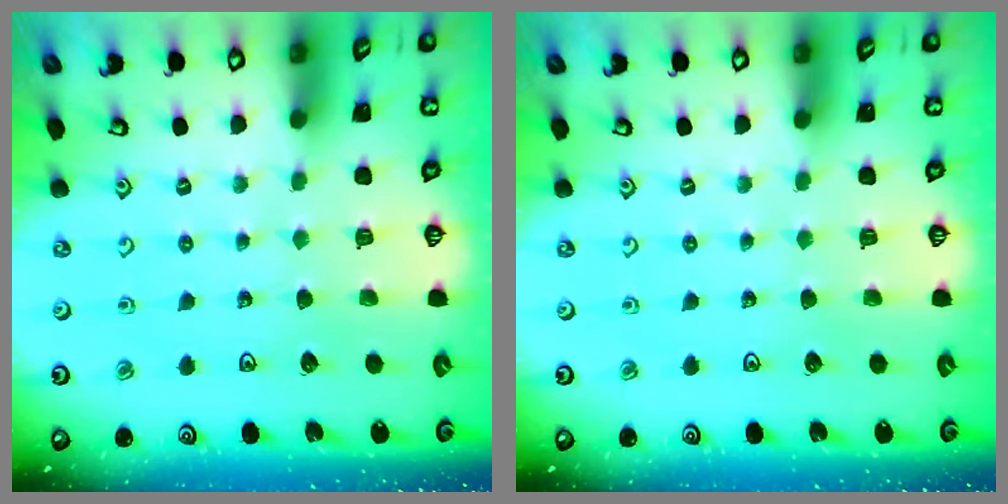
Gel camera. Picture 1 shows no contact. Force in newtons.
{"total": 0.0}